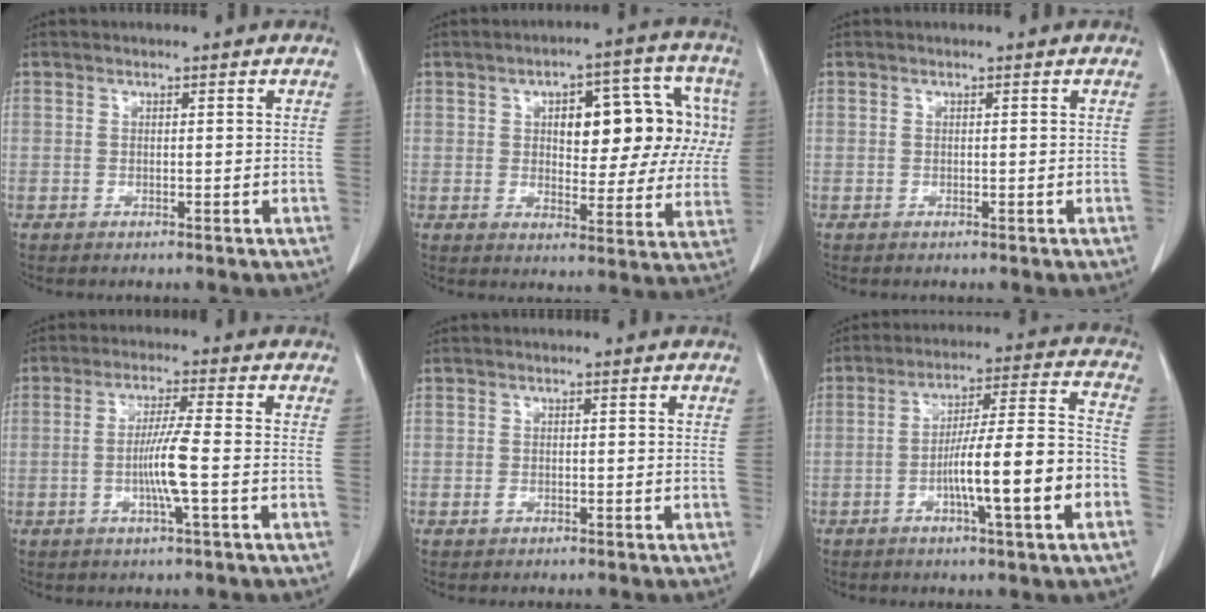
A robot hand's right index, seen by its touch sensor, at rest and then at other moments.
{"total": 15.3, "force": [3.4, 6.5, 13.5], "torque": [-0.162, 0.037, 0.048]}
{"total": 0.0}
{"total": 6.1, "force": [-1.2, -0.6, 6.0], "torque": [-0.115, -0.002, -0.023]}
{"total": 0.7, "force": [-0.4, 0.5, 0.4], "torque": [-0.007, 0.001, -0.005]}
{"total": 14.0, "force": [-4.6, 0.5, 13.2], "torque": [-0.210, 0.014, -0.070]}